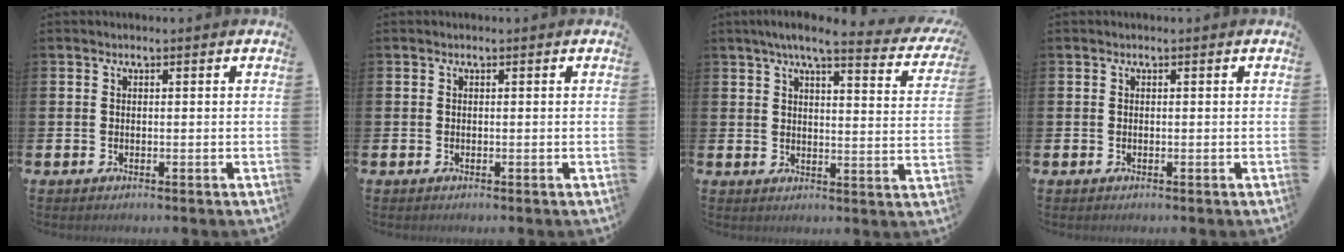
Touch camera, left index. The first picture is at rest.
{"total": 0.0}
{"total": 5.9, "force": [4.9, 0.6, 3.3], "torque": [-0.072, -0.025, 0.079]}
{"total": 0.0}